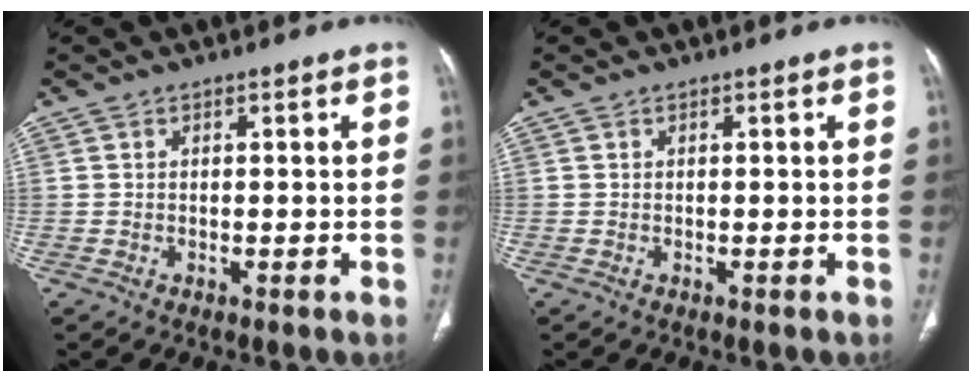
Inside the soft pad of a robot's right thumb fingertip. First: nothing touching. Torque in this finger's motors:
{"motor_torque": [-0.13, 0.13, -0.15, 0.14, 0.02]}